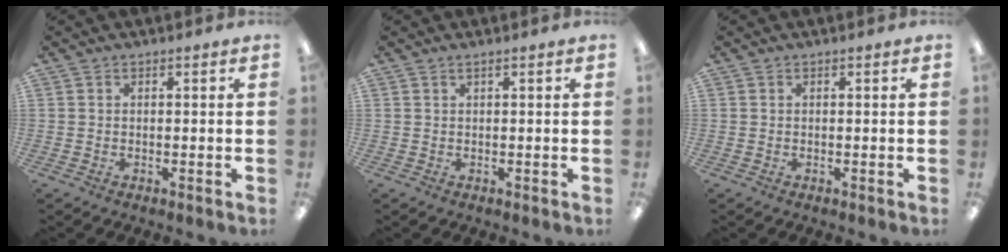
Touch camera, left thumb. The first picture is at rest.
{"total": 0.7, "force": [0.4, 0.0, 0.6], "torque": [-0.013, 0.001, 0.007]}
{"total": 0.0}